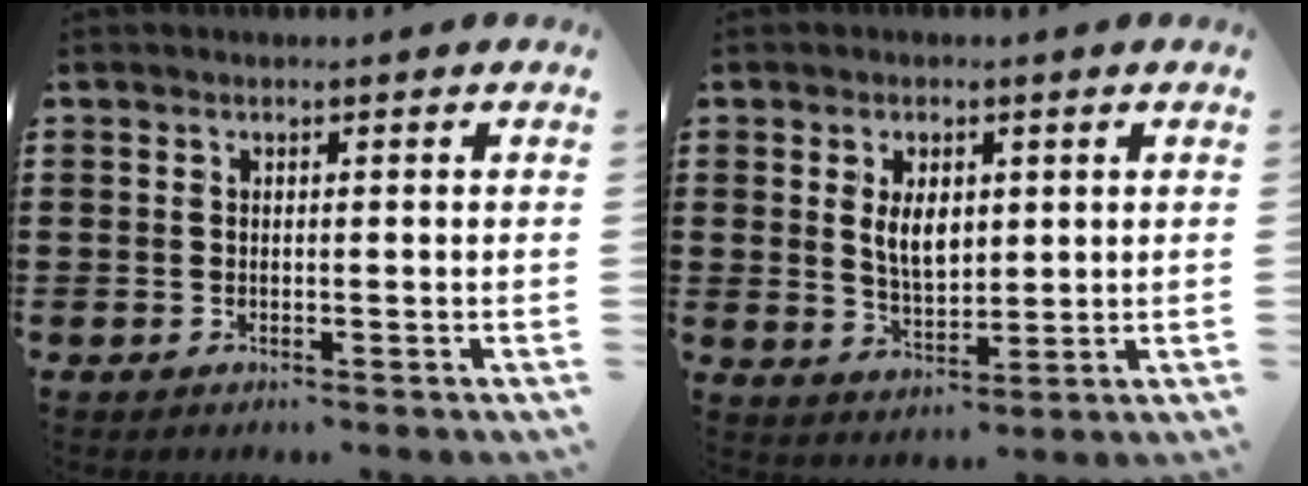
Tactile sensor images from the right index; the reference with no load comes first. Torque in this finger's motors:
{"motor_torque": [0.50, 0.74, 0.14, 0.05]}